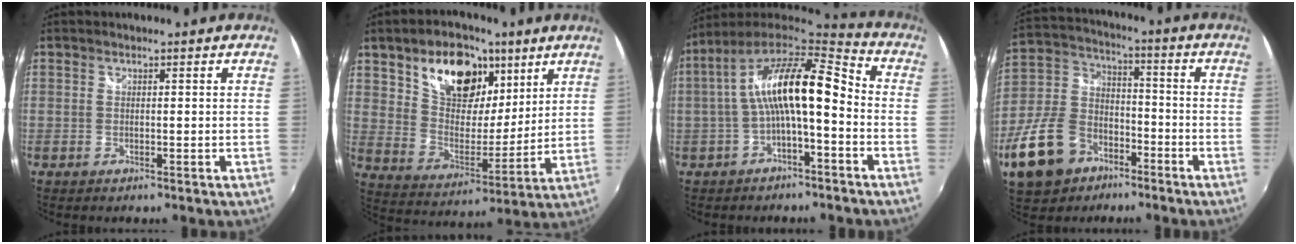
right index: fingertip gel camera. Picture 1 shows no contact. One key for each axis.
{"total": 18.8, "fx": 10.1, "fy": 11.2, "fz": 11.3, "tx": -0.199, "ty": 0.023, "tz": 0.179}
{"total": 15.4, "fx": -1.2, "fy": 4.7, "fz": 14.6, "tx": -0.271, "ty": 0.023, "tz": -0.028}
{"total": 17.8, "fx": -10.0, "fy": 11.7, "fz": 8.9, "tx": -0.224, "ty": 0.017, "tz": -0.167}